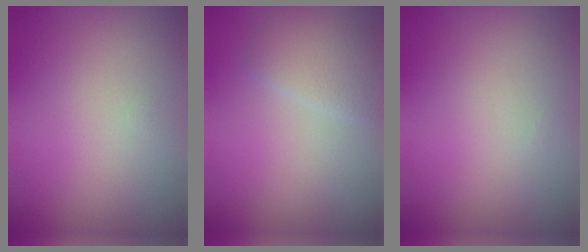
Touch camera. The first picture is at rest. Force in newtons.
{"total": 2.6, "press": 2.6, "slide": 0.2}
{"total": 0.0}